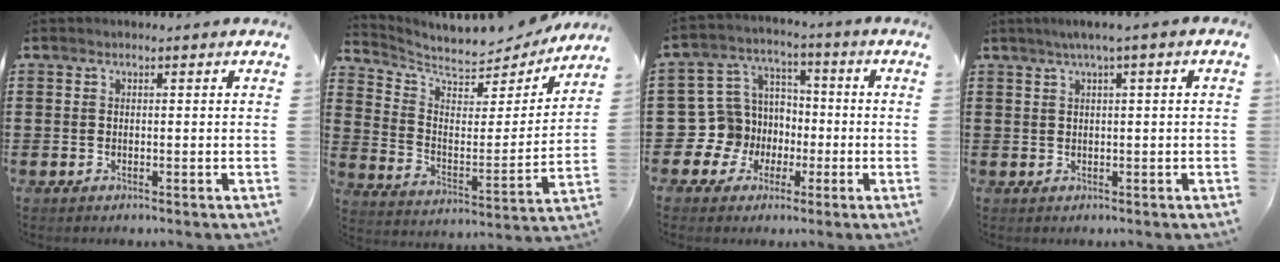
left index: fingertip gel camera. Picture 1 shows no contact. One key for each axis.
{"total": 5.3, "fx": 4.8, "fy": 1.6, "fz": 1.5, "tx": -0.058, "ty": -0.038, "tz": 0.080}
{"total": 9.4, "fx": -2.0, "fy": 9.0, "fz": 1.8, "tx": -0.095, "ty": 0.009, "tz": -0.036}
{"total": 1.9, "fx": 0.5, "fy": -0.2, "fz": 1.8, "tx": -0.033, "ty": -0.004, "tz": 0.008}